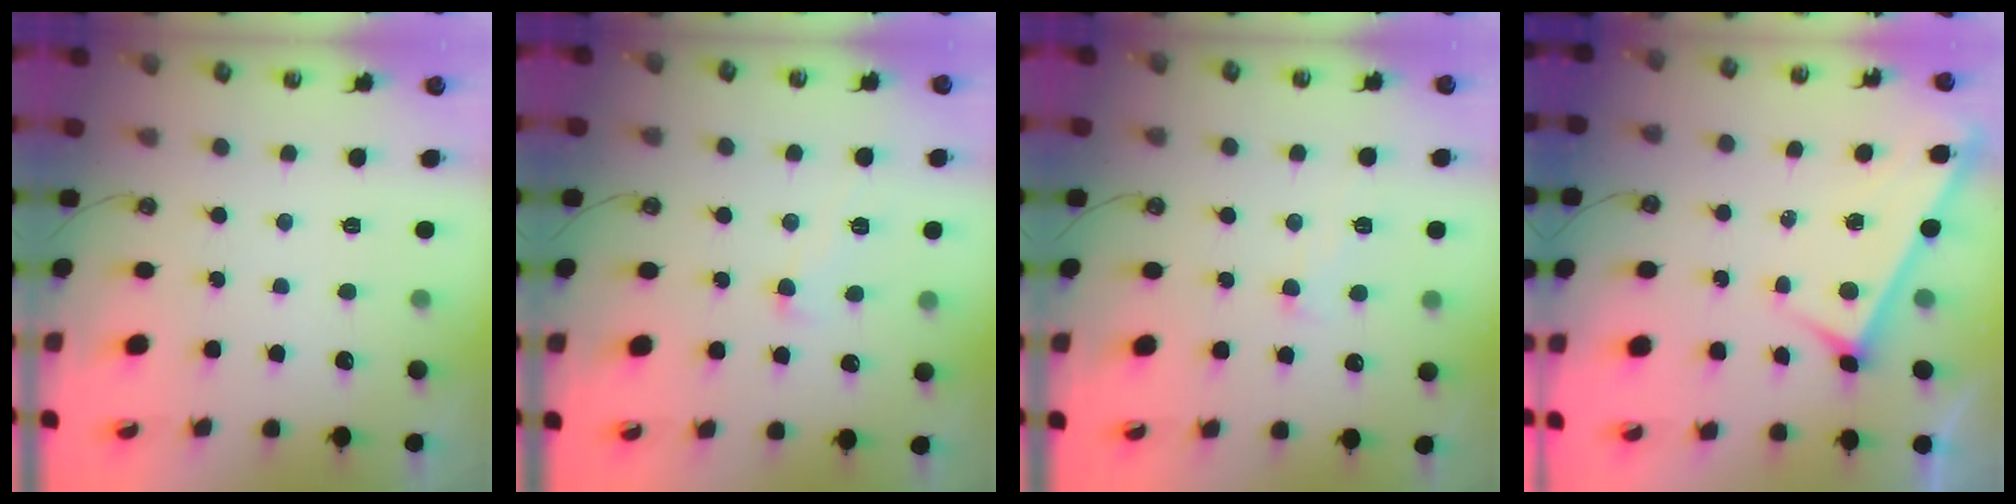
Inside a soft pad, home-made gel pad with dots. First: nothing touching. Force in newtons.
{"total": 1.2, "press": 1.2, "slide": 0.2}
{"total": 2.4, "press": 2.4, "slide": 0.3}
{"total": 3.3, "press": 3.3, "slide": 0.3}